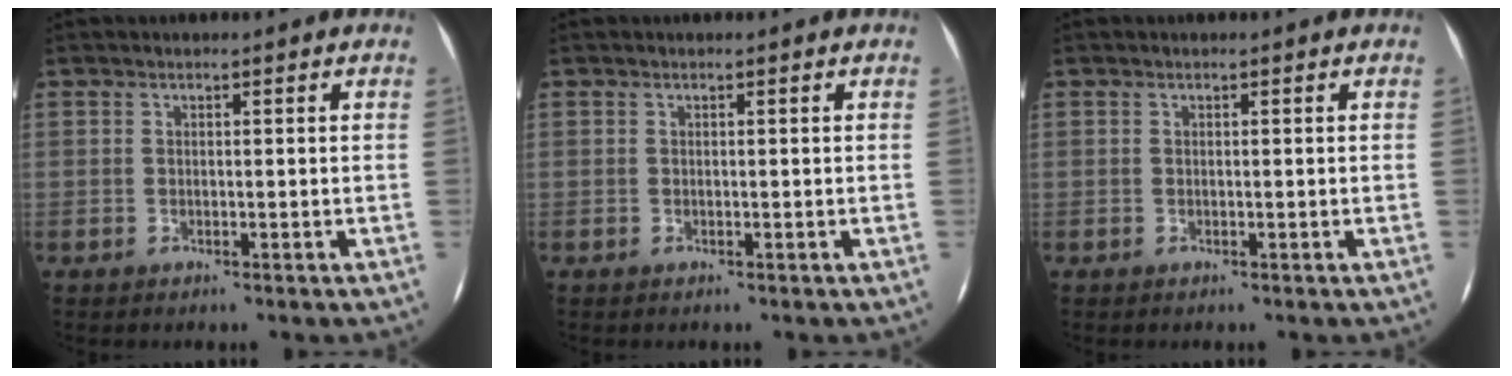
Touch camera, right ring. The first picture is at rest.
{"total": 0.0}
{"total": 0.0}